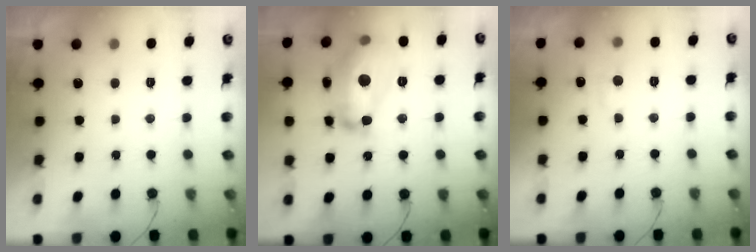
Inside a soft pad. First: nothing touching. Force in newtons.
{"total": 20.4, "press": 20.4, "slide": 1.4}
{"total": 4.8, "press": 4.8, "slide": 0.6}